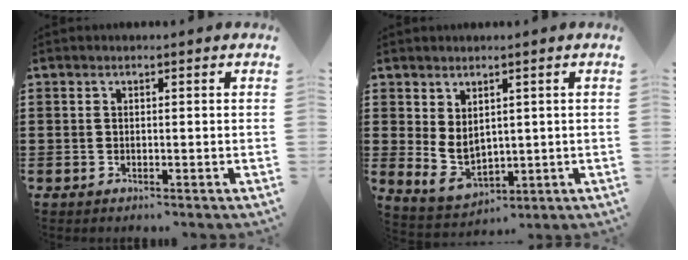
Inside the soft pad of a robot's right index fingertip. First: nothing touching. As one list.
[{"total": 4.3, "force": [1.5, 3.2, 2.6], "torque": [-0.073, -0.002, 0.027]}]